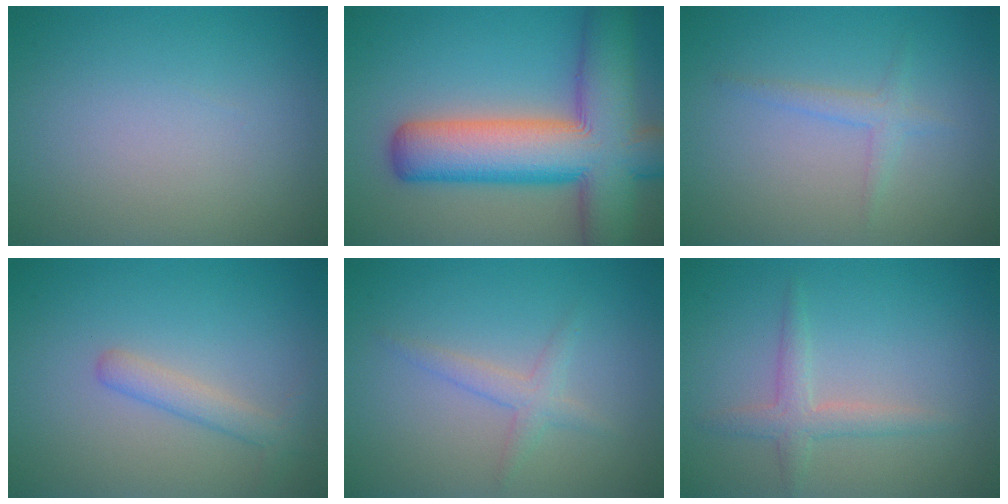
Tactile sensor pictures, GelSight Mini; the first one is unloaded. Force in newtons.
{"total": 13.0, "press": 13.0, "slide": 0.6}
{"total": 1.4, "press": 1.4, "slide": 0.1}
{"total": 2.0, "press": 2.0, "slide": 0.1}
{"total": 1.8, "press": 1.8, "slide": 0.0}
{"total": 2.1, "press": 2.1, "slide": 0.0}